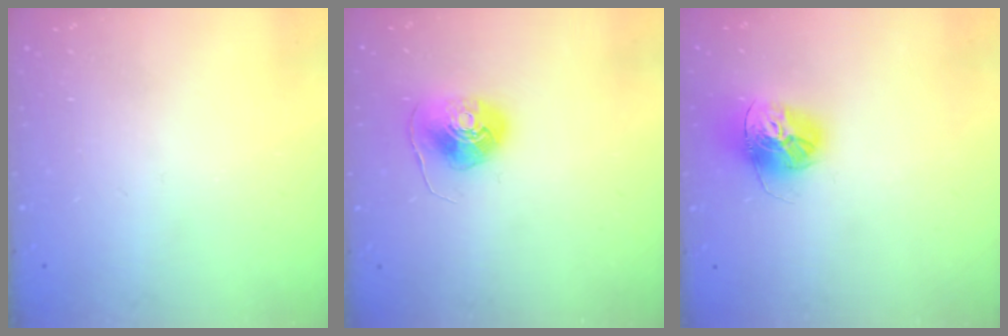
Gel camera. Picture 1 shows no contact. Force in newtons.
{"total": 9.1, "press": 9.1, "slide": 0.4}
{"total": 14.8, "press": 14.7, "slide": 1.4}